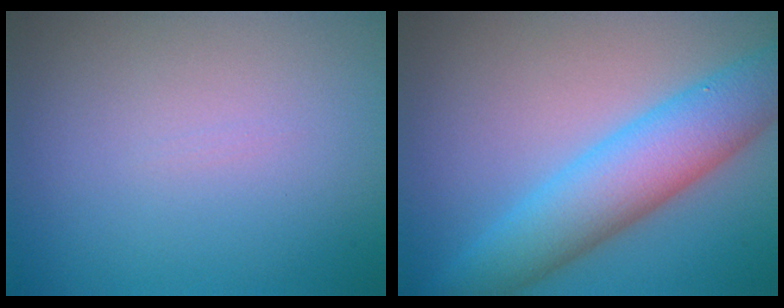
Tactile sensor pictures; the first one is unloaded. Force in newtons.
{"total": 7.4, "press": 7.4, "slide": 0.2}